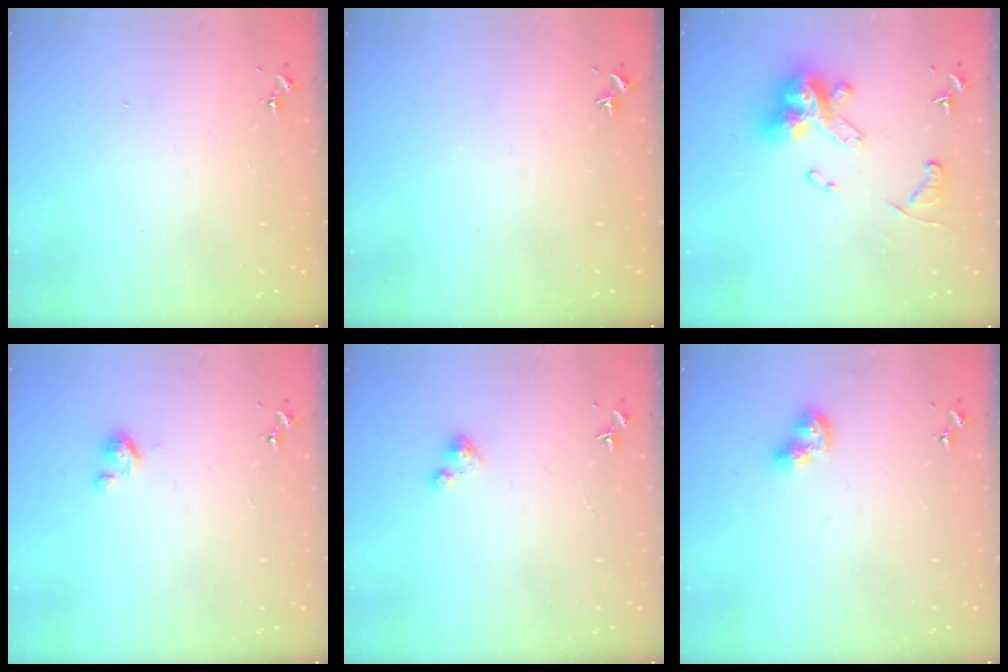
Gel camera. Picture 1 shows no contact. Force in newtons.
{"total": 0.0}
{"total": 17.1, "press": 17.0, "slide": 1.4}
{"total": 2.8, "press": 2.8, "slide": 0.3}
{"total": 3.0, "press": 3.0, "slide": 0.2}
{"total": 8.2, "press": 8.2, "slide": 0.8}